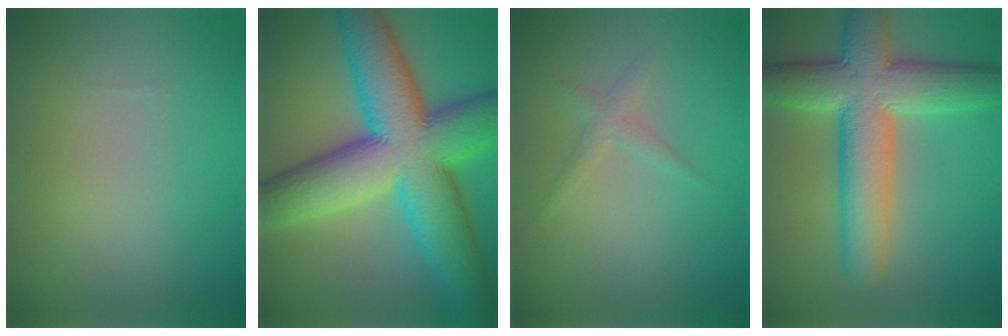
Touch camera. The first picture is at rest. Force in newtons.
{"total": 16.3, "press": 16.3, "slide": 0.1}
{"total": 1.2, "press": 1.2, "slide": 0.1}
{"total": 10.0, "press": 10.0, "slide": 0.6}